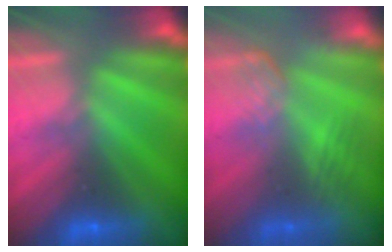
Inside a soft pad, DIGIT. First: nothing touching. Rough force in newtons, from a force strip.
{"total": 2.7}